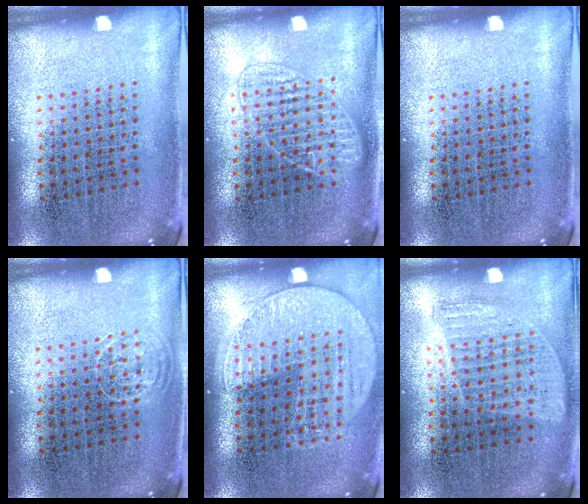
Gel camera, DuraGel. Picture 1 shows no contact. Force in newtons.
{"total": 2.0, "press": 2.0, "slide": 0.4}
{"total": 0.0}
{"total": 0.7, "press": 0.6, "slide": 0.4}
{"total": 1.4, "press": 1.3, "slide": 0.5}
{"total": 0.8, "press": 0.7, "slide": 0.4}